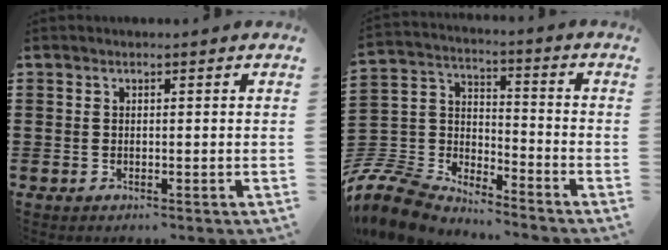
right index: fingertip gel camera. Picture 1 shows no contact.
{"total": 8.3, "force": [-7.8, 2.4, 1.3], "torque": [-0.075, -0.011, -0.168]}